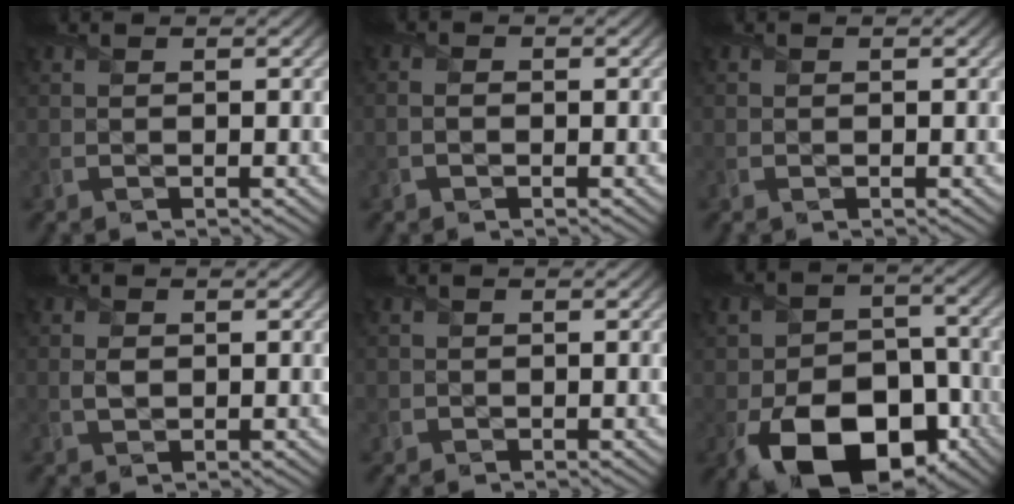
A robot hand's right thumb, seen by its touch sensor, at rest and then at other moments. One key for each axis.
{"total": 1.3, "fx": -0.4, "fy": 0.9, "fz": 0.9, "tx": -0.016, "ty": 0.003, "tz": -0.012}
{"total": 0.0}
{"total": 1.7, "fx": 0.0, "fy": 1.2, "fz": 1.2, "tx": -0.031, "ty": 0.000, "tz": 0.001}
{"total": 1.2, "fx": -0.2, "fy": 1.2, "fz": 0.0, "tx": 0.004, "ty": -0.003, "tz": -0.008}
{"total": 15.2, "fx": -6.9, "fy": 9.4, "fz": 9.7, "tx": -0.169, "ty": -0.044, "tz": -0.107}